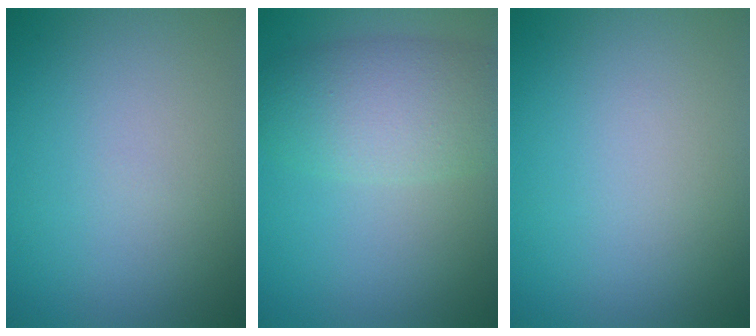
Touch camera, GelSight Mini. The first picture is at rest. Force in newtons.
{"total": 5.7, "press": 5.7, "slide": 0.2}
{"total": 0.0}